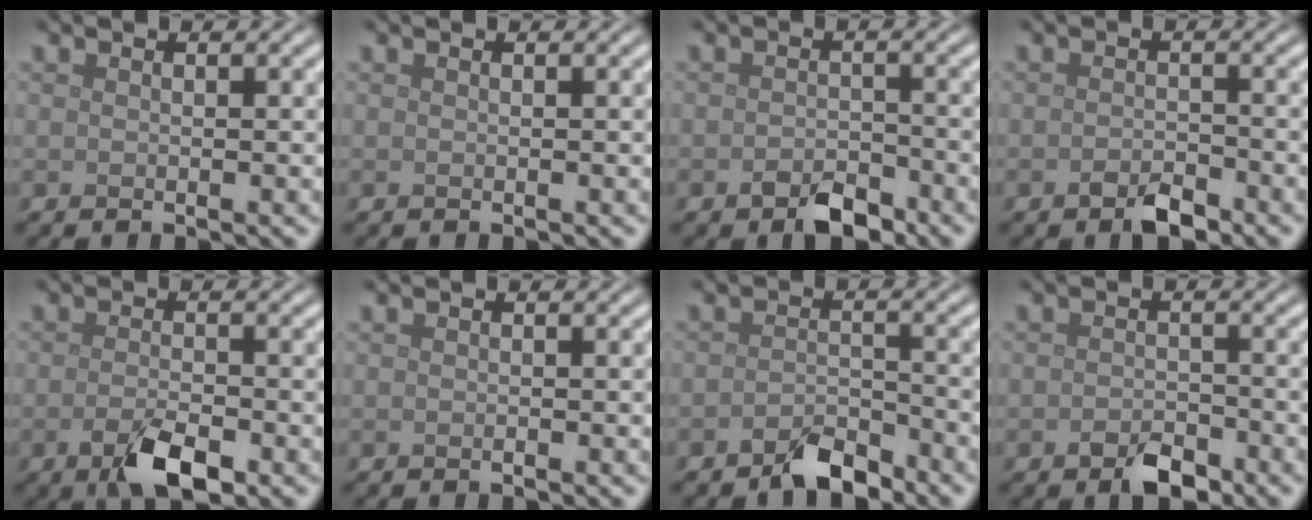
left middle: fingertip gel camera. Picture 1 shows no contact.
{"total": 0.0}
{"total": 3.0, "force": [-1.9, 1.5, 1.7], "torque": [-0.027, 0.001, -0.035]}
{"total": 2.2, "force": [-1.5, 1.0, 1.3], "torque": [-0.022, 0.001, -0.028]}
{"total": 4.0, "force": [-2.0, 1.6, 3.1], "torque": [-0.059, -0.008, -0.034]}
{"total": 0.0}
{"total": 3.1, "force": [-2.5, 1.2, 1.5], "torque": [-0.024, 0.004, -0.050]}
{"total": 2.8, "force": [-1.7, 1.4, 1.6], "torque": [-0.026, 0.001, -0.032]}